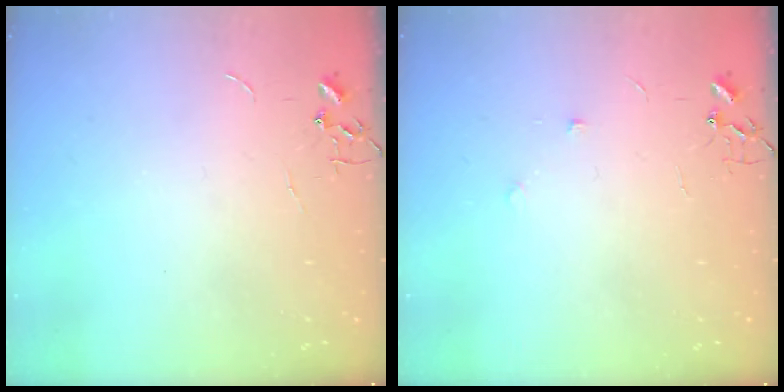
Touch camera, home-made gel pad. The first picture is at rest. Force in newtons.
{"total": 5.1, "press": 4.9, "slide": 1.7}